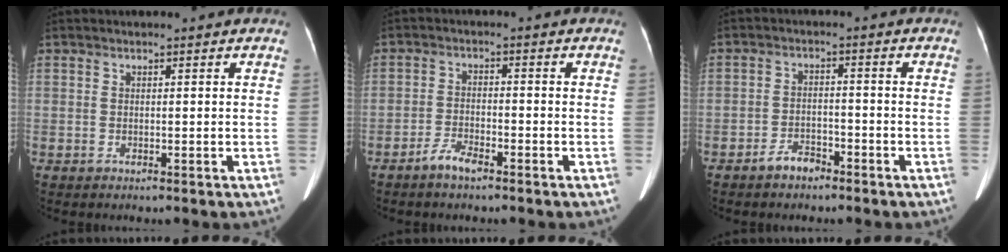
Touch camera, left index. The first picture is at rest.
{"total": 3.4, "force": [-2.8, 0.7, 1.9], "torque": [-0.041, 0.000, -0.052]}
{"total": 3.4, "force": [-2.8, 1.5, 1.4], "torque": [-0.026, 0.003, -0.047]}